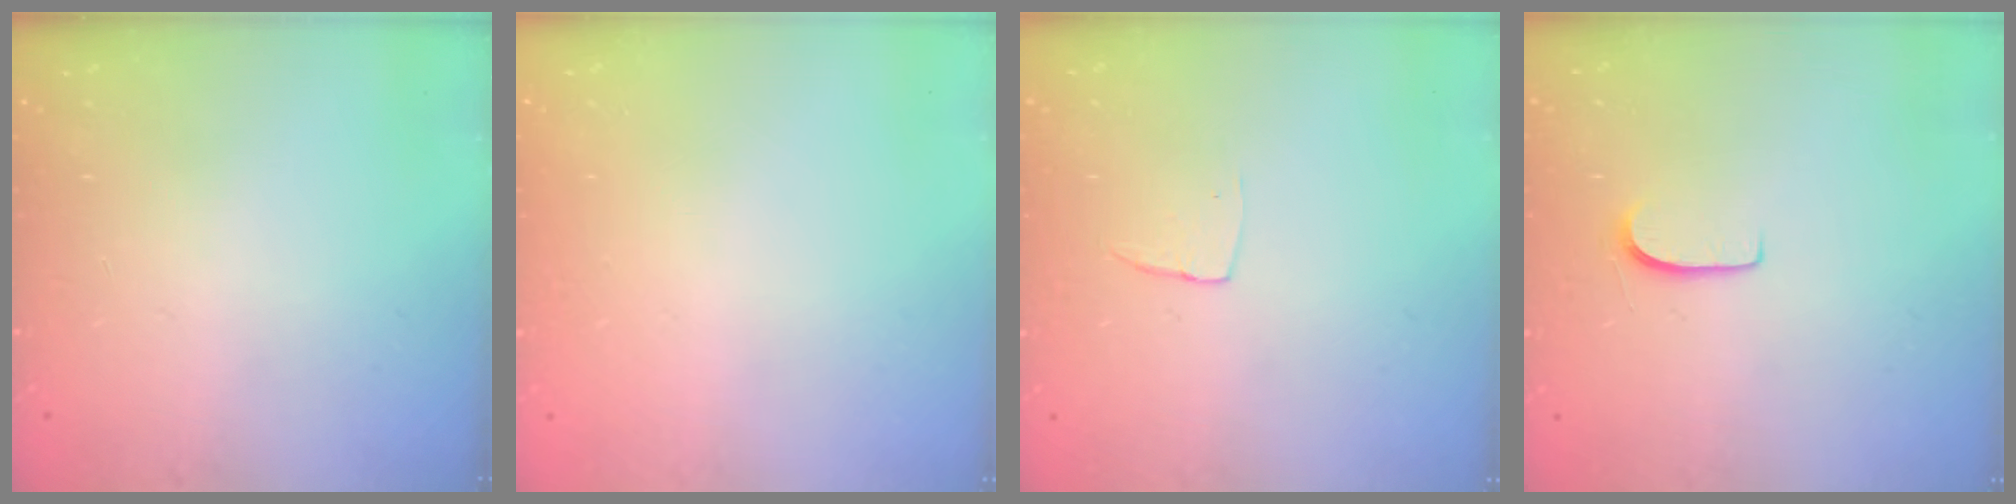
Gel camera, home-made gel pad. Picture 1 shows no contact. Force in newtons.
{"total": 0.0}
{"total": 3.7, "press": 3.7, "slide": 0.2}
{"total": 5.8, "press": 5.8, "slide": 0.4}